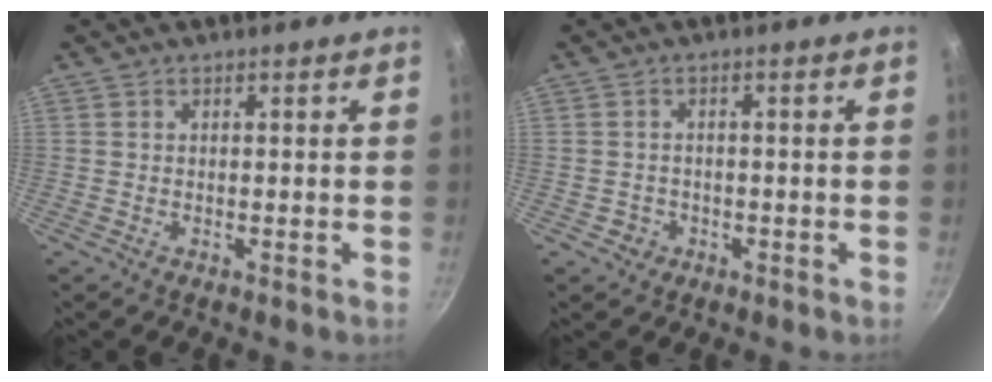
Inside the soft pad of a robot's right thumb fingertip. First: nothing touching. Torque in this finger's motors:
{"motor_torque": [-0.21, 0.21, 0.05, -0.02, 0.01]}